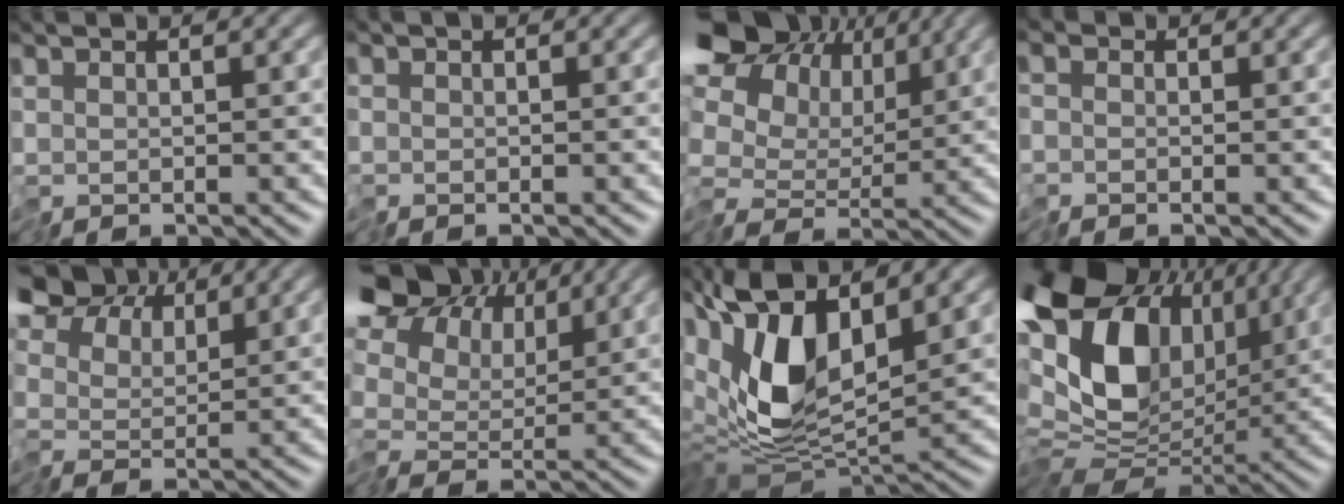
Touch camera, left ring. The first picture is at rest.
{"total": 0.6, "force": [-0.5, 0.3, 0.2], "torque": [0.001, 0.000, -0.011]}
{"total": 12.6, "force": [2.9, 9.6, 7.7], "torque": [-0.158, 0.018, 0.042]}
{"total": 1.0, "force": [-0.7, 0.7, 0.2], "torque": [-0.004, 0.001, -0.017]}
{"total": 7.3, "force": [3.6, 4.9, 4.0], "torque": [-0.098, 0.029, 0.050]}
{"total": 13.1, "force": [4.4, 9.3, 8.0], "torque": [-0.176, 0.034, 0.065]}
{"total": 11.8, "force": [2.6, 5.6, 10.0], "torque": [-0.209, -0.012, 0.047]}
{"total": 13.9, "force": [3.8, 9.4, 9.5], "torque": [-0.194, 0.003, 0.080]}